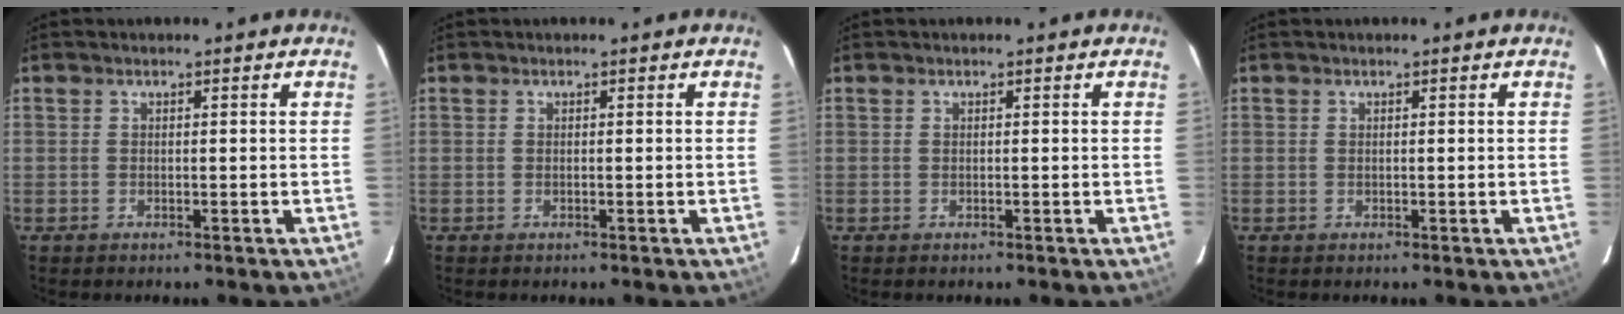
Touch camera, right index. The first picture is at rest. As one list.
[{"total": 0.0}, {"total": 0.0}, {"total": 0.0}]